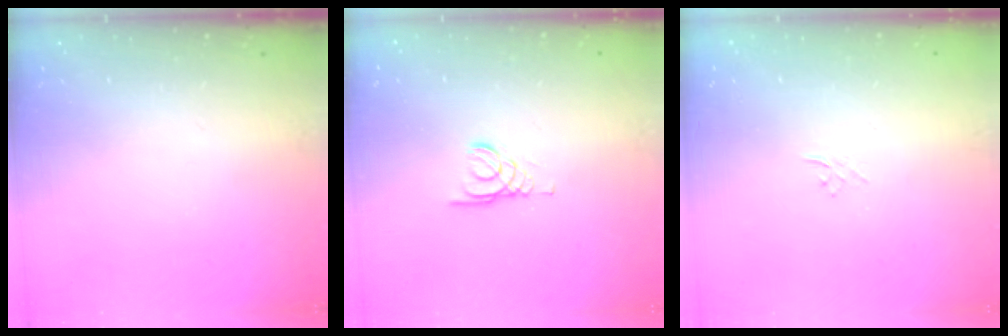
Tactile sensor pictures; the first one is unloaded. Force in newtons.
{"total": 1.5, "press": 1.5, "slide": 0.1}
{"total": 2.9, "press": 2.9, "slide": 0.3}